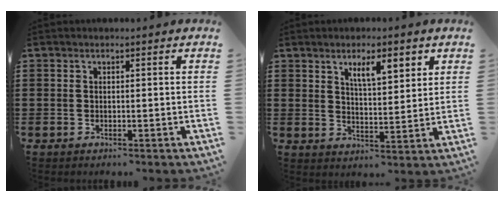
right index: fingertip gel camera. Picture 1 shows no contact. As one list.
[{"total": 5.9, "force": [3.2, 1.9, 4.6], "torque": [-0.073, -0.003, 0.050]}]